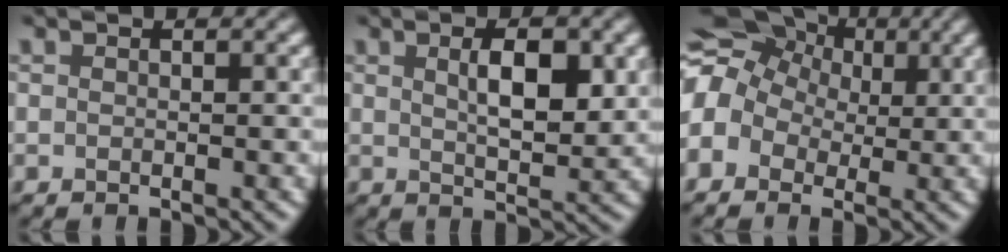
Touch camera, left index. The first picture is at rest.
{"total": 4.7, "force": [1.3, 1.8, 4.2], "torque": [-0.073, 0.000, 0.021]}
{"total": 11.9, "force": [2.6, 10.1, 5.7], "torque": [-0.136, 0.039, 0.004]}